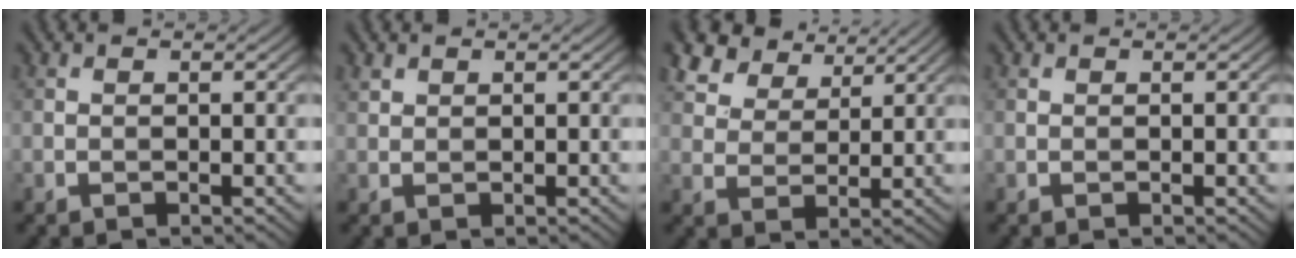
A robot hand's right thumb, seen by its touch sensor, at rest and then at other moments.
{"total": 0.8, "force": [0.6, 0.5, 0.3], "torque": [-0.008, 0.001, 0.014]}
{"total": 7.9, "force": [5.7, 4.3, 3.3], "torque": [-0.089, -0.002, 0.116]}
{"total": 0.0}